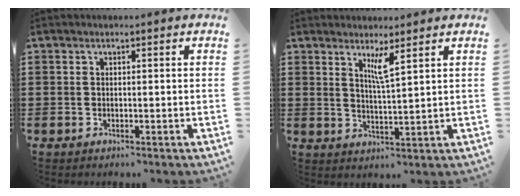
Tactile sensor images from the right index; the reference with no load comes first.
{"total": 3.5, "force": [2.3, -0.1, 2.7], "torque": [-0.051, -0.005, 0.037]}